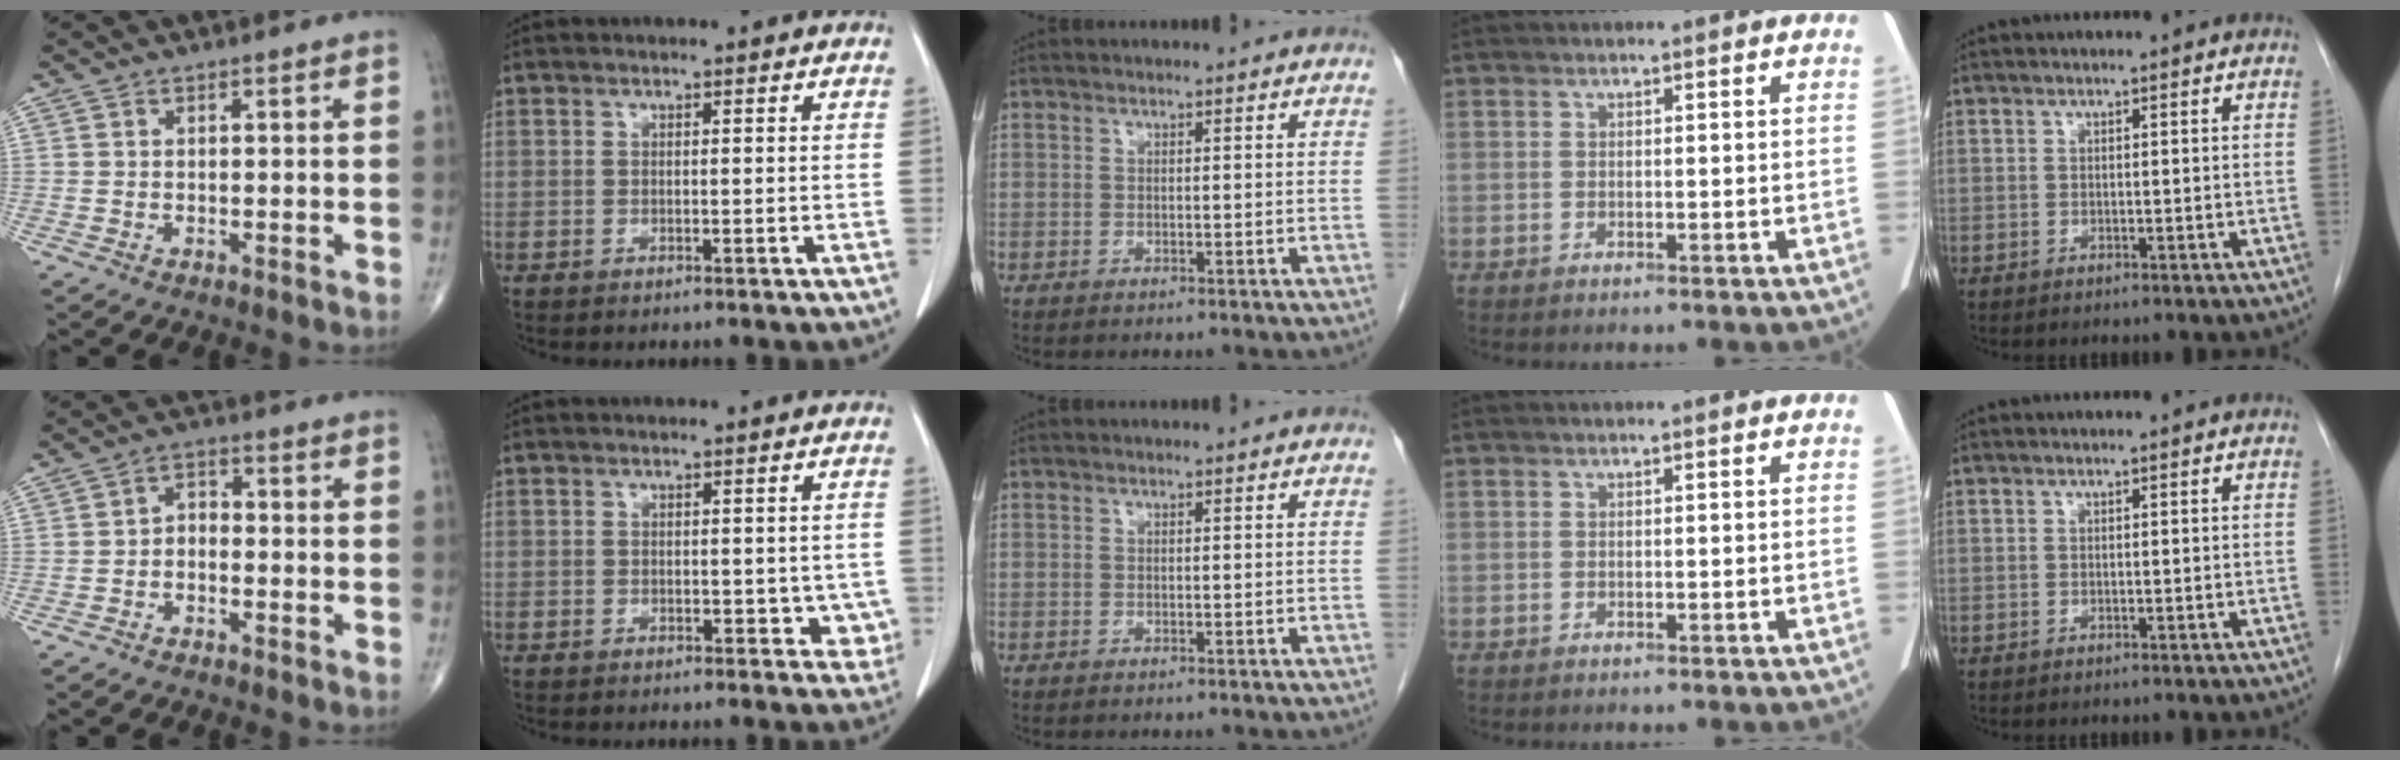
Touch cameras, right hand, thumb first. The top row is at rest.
{"thumb": {"total": 2.8, "force": [-1.1, 1.9, 1.7], "torque": [-0.014, 0.017, -0.032]}, "index": {"total": 3.1, "force": [-0.2, 2.3, 2.1], "torque": [-0.003, 0.007, 0.001]}}